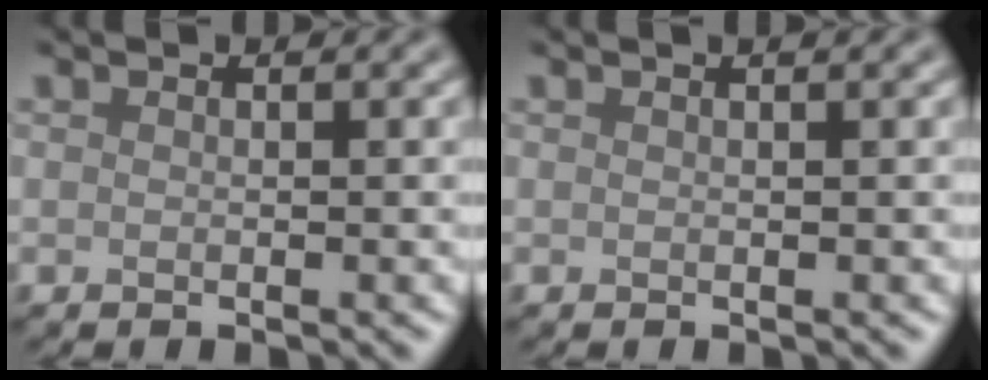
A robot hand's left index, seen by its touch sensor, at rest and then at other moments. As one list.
[{"total": 1.1, "force": [0.6, 0.4, 0.9], "torque": [-0.008, 0.003, 0.000]}]